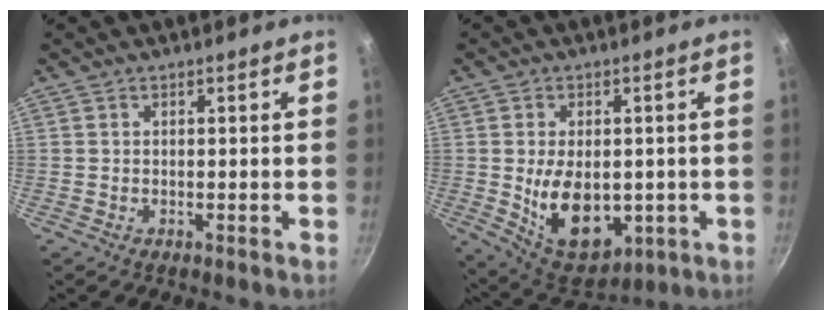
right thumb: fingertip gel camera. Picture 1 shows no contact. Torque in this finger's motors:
{"motor_torque": [-0.42, 1.02, 0.61, 0.86, 0.15]}